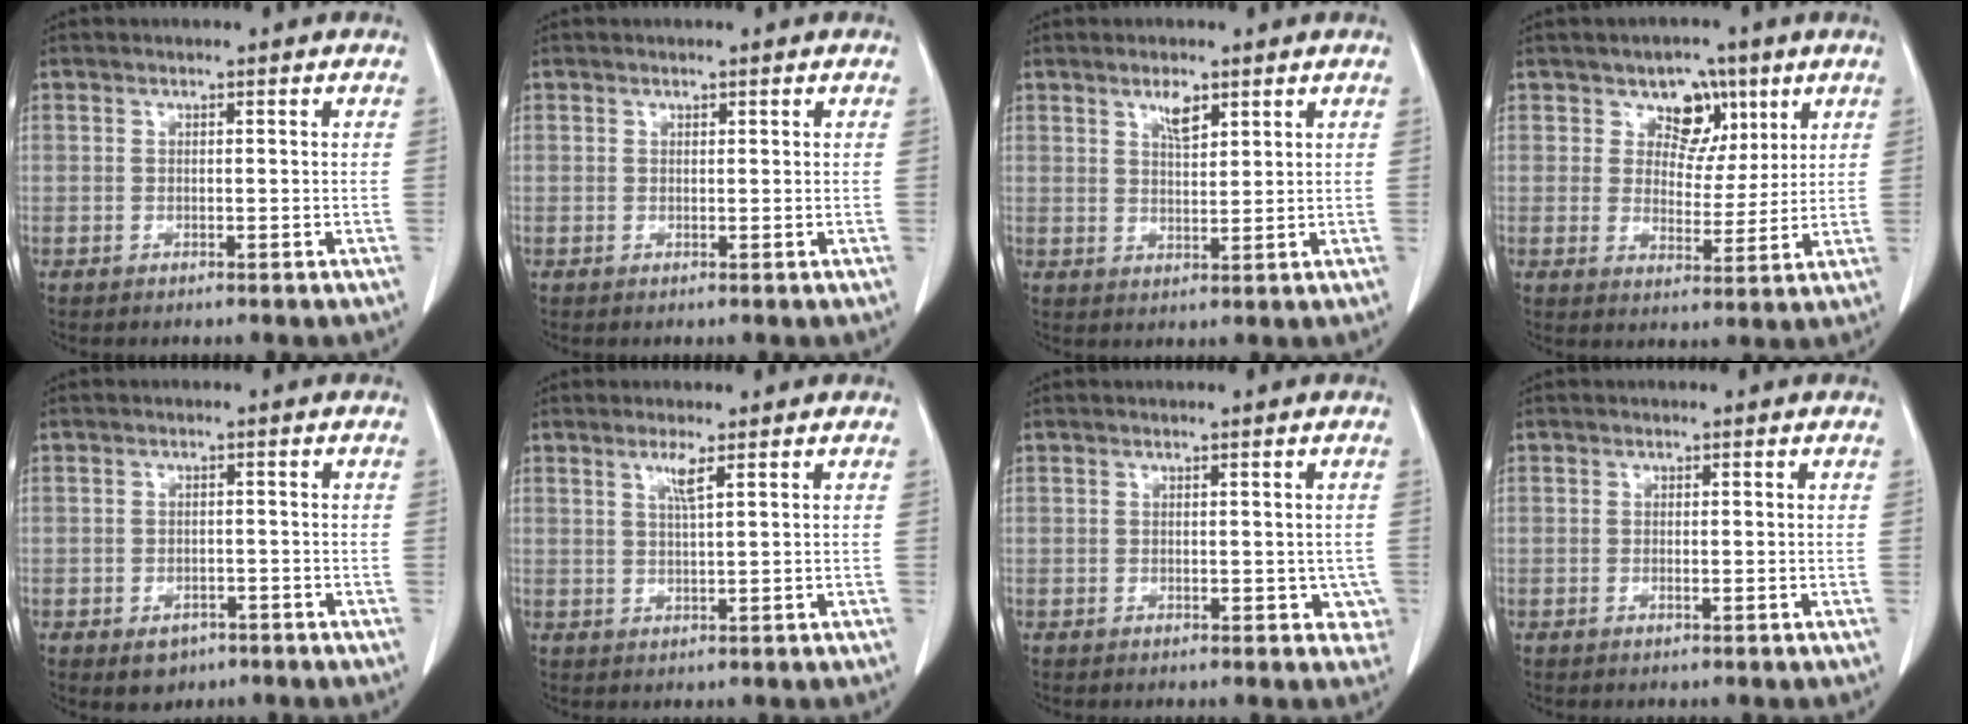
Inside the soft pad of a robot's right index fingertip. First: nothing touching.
{"total": 0.0}
{"total": 3.3, "force": [2.1, 1.1, 2.3], "torque": [-0.043, -0.001, 0.039]}
{"total": 6.3, "force": [3.4, 4.6, 2.5], "torque": [-0.026, 0.007, 0.053]}
{"total": 3.3, "force": [-2.0, 2.3, 1.3], "torque": [-0.016, 0.003, -0.018]}
{"total": 2.4, "force": [1.3, -0.3, 2.0], "torque": [-0.045, -0.002, 0.027]}
{"total": 3.0, "force": [-0.2, 1.9, 2.3], "torque": [-0.006, 0.000, 0.001]}
{"total": 0.6, "force": [-0.1, 0.1, 0.6], "torque": [-0.013, -0.003, 0.000]}